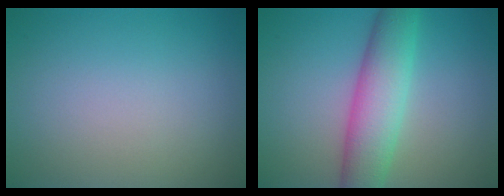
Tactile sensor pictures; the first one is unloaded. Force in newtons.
{"total": 6.2, "press": 6.2, "slide": 0.1}